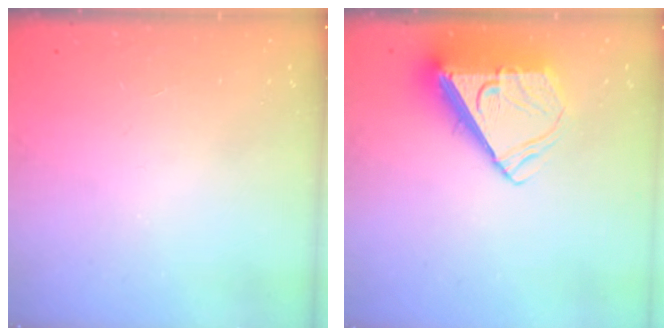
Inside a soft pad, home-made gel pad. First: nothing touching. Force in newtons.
{"total": 9.4, "press": 9.3, "slide": 1.4}